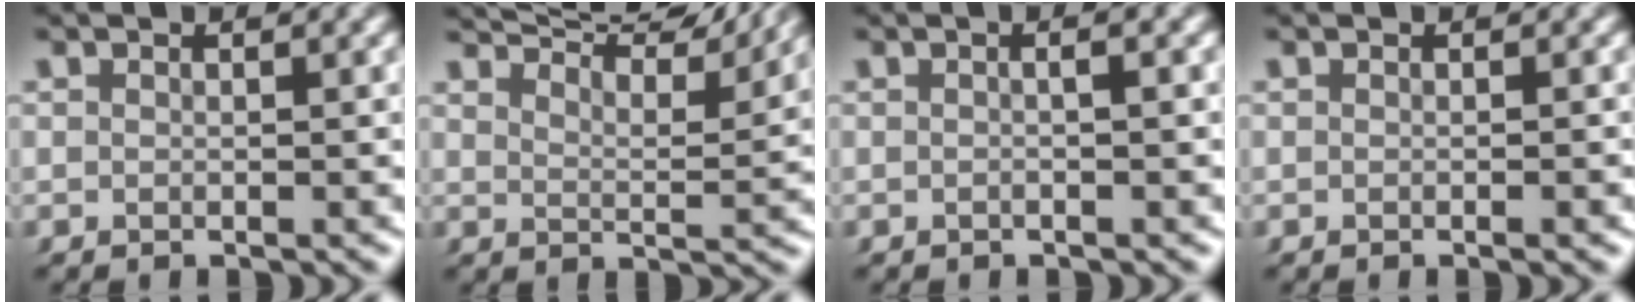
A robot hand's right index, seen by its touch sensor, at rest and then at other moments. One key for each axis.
{"total": 10.7, "fx": 9.6, "fy": 2.1, "fz": 4.3, "tx": -0.065, "ty": 0.030, "tz": 0.138}
{"total": 1.3, "fx": -0.2, "fy": 0.0, "fz": 1.3, "tx": -0.017, "ty": 0.008, "tz": -0.008}
{"total": 0.6, "fx": -0.2, "fy": 0.0, "fz": 0.6, "tx": -0.006, "ty": 0.008, "tz": -0.008}